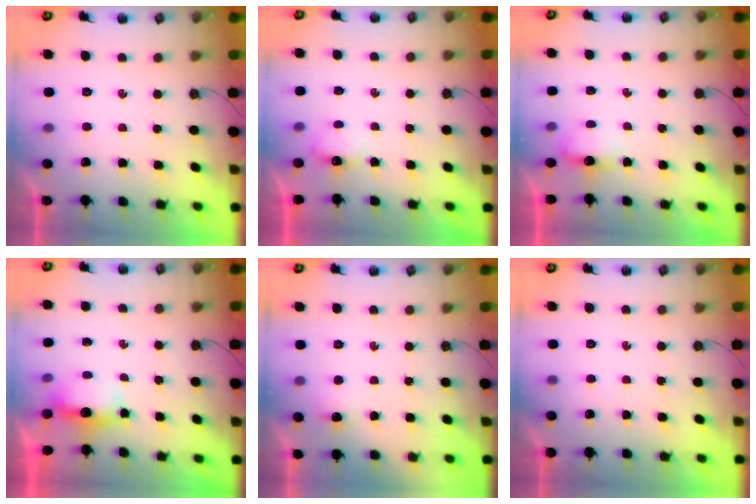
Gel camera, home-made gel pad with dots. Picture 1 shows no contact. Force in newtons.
{"total": 3.6, "press": 3.6, "slide": 0.6}
{"total": 4.6, "press": 4.5, "slide": 0.6}
{"total": 4.8, "press": 4.6, "slide": 1.3}
{"total": 5.4, "press": 5.3, "slide": 1.0}
{"total": 0.0}